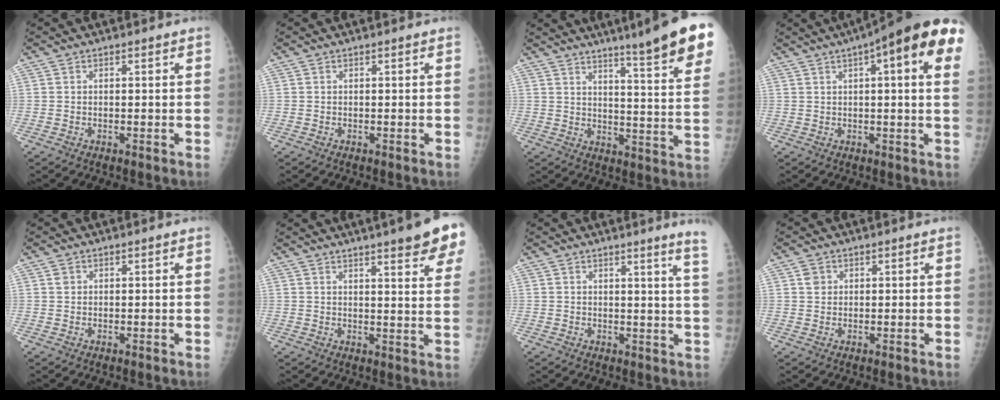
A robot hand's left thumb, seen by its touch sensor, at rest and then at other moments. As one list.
[{"total": 0.0}, {"total": 17.6, "force": [11.9, 1.0, 12.9], "torque": [-0.149, -0.065, 0.152]}, {"total": 17.9, "force": [6.8, 4.1, 16.0], "torque": [-0.212, 0.015, 0.079]}, {"total": 0.9, "force": [0.4, 0.8, 0.3], "torque": [0.000, 0.000, 0.007]}, {"total": 13.0, "force": [8.5, 2.0, 9.6], "torque": [-0.101, -0.031, 0.095]}, {"total": 6.8, "force": [5.1, -1.4, 4.4], "torque": [-0.056, -0.047, 0.041]}, {"total": 1.8, "force": [0.7, 1.6, 0.6], "torque": [-0.001, -0.002, 0.009]}]